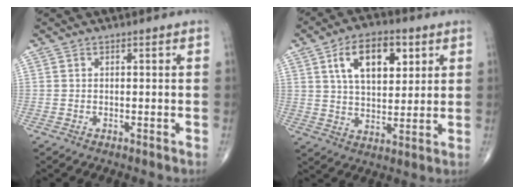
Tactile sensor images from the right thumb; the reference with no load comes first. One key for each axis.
{"total": 12.9, "fx": 4.9, "fy": 7.1, "fz": 9.6, "tx": -0.130, "ty": -0.010, "tz": 0.084}